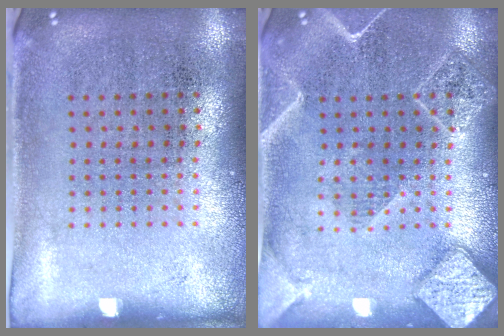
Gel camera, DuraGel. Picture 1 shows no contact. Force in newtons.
{"total": 2.1, "press": 2.1, "slide": 0.2}